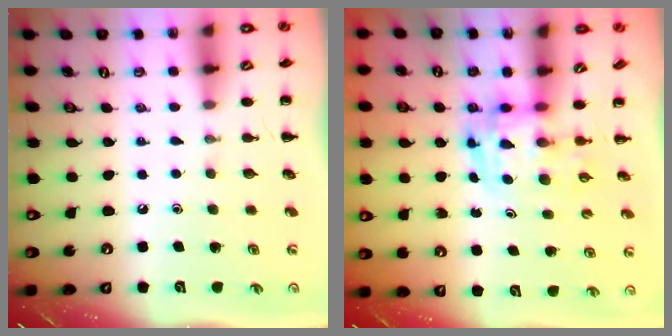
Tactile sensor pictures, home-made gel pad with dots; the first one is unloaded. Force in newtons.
{"total": 3.5, "press": 3.5, "slide": 0.6}